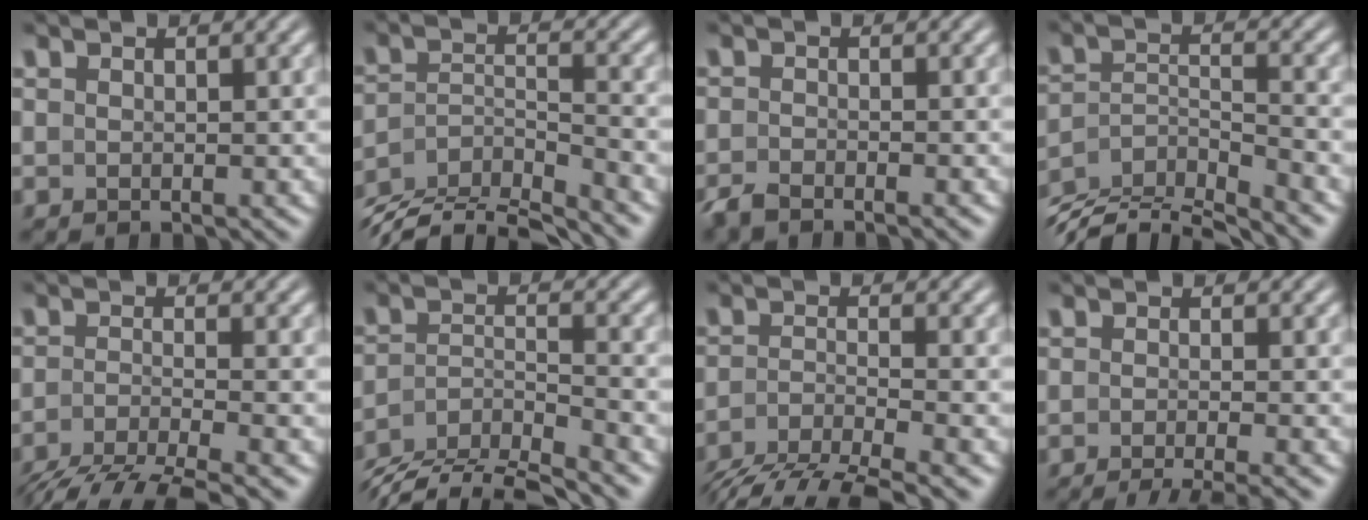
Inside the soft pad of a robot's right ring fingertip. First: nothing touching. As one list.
[{"total": 8.0, "force": [-4.3, 4.5, 5.1], "torque": [-0.092, -0.033, -0.061]}, {"total": 2.5, "force": [-2.3, 0.6, 0.7], "torque": [-0.013, -0.002, -0.042]}, {"total": 7.2, "force": [-3.6, 4.2, 4.7], "torque": [-0.088, -0.029, -0.053]}, {"total": 6.1, "force": [-4.3, 2.0, 3.7], "torque": [-0.061, -0.016, -0.060]}, {"total": 9.3, "force": [-6.0, 5.2, 4.7], "torque": [-0.094, -0.037, -0.091]}, {"total": 7.7, "force": [-6.0, 2.9, 4.0], "torque": [-0.071, -0.022, -0.085]}, {"total": 8.6, "force": [-7.9, 1.9, 2.9], "torque": [-0.031, -0.014, -0.117]}]